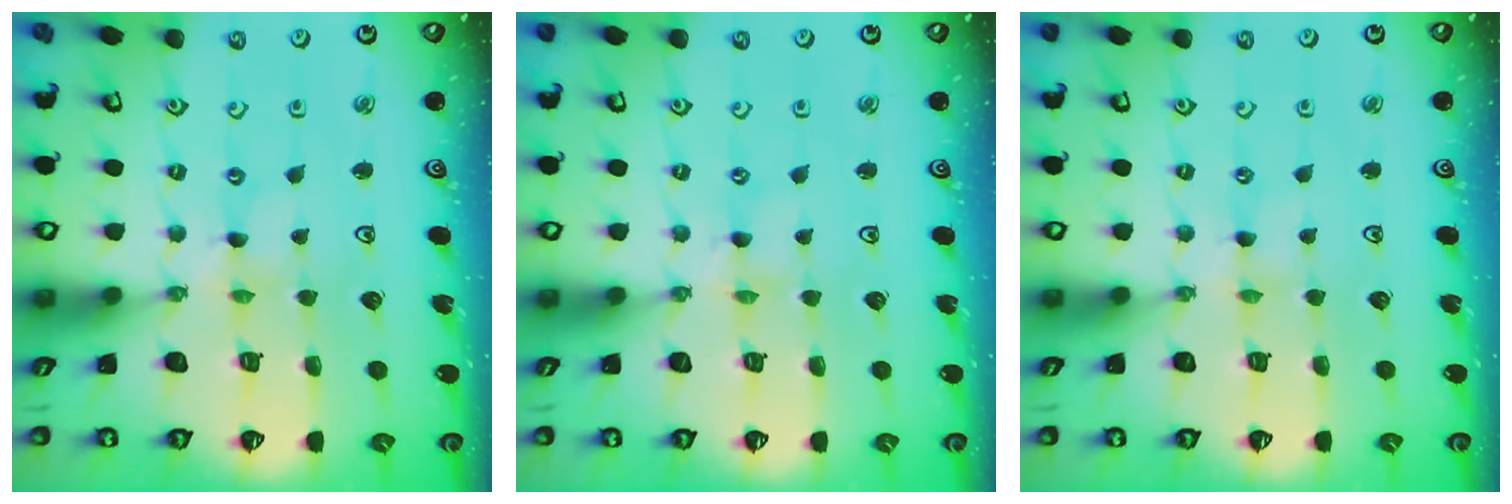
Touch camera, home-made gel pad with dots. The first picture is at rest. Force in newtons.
{"total": 0.0}
{"total": 1.1, "press": 1.1, "slide": 0.2}